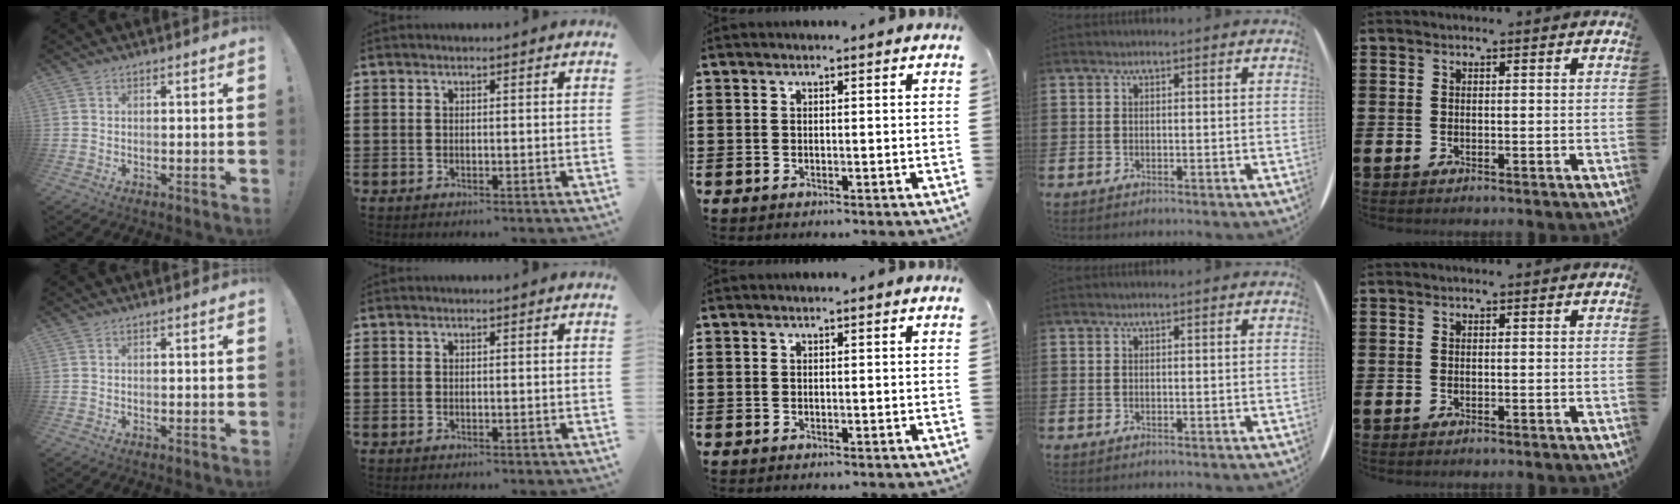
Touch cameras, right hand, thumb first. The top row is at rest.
{}